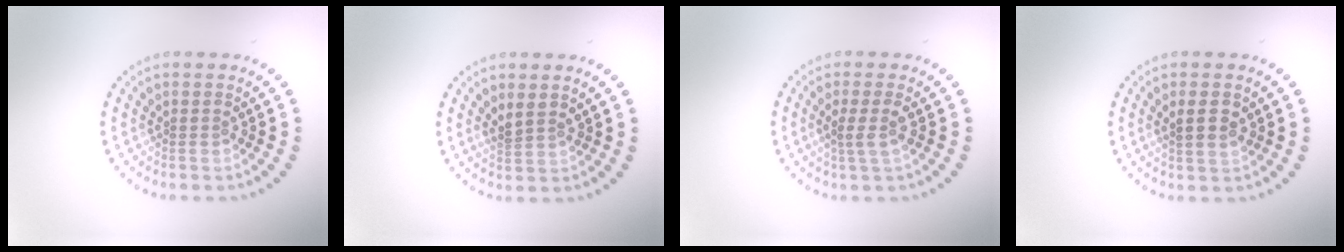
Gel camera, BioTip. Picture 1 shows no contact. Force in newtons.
{"total": 1.4, "press": 1.1, "slide": 0.9}
{"total": 1.9, "press": 1.5, "slide": 1.1}
{"total": 2.2, "press": 2.1, "slide": 0.7}